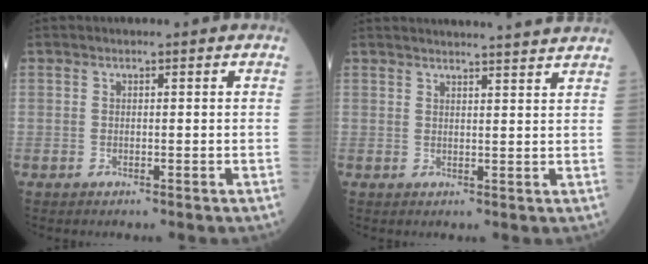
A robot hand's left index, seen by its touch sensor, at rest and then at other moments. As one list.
[{"total": 11.2, "force": [10.8, -0.7, 2.9], "torque": [-0.037, -0.004, 0.121]}]